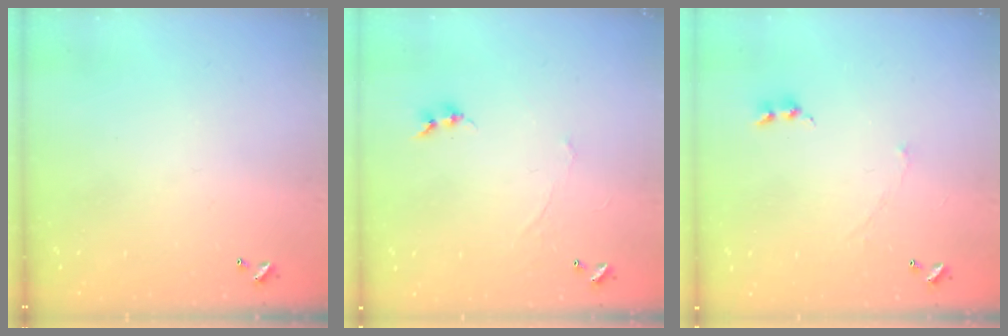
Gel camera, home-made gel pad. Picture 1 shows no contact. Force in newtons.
{"total": 0.7, "press": 0.5, "slide": 0.5}
{"total": 2.4, "press": 2.3, "slide": 0.7}